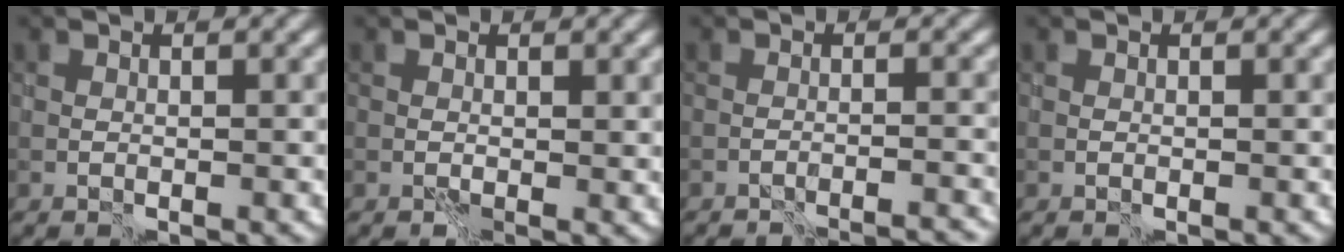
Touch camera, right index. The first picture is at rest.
{"total": 1.1, "force": [0.4, 0.7, 0.8], "torque": [-0.012, -0.003, 0.009]}
{"total": 4.7, "force": [-4.7, -0.3, 0.3], "torque": [0.007, 0.016, -0.057]}
{"total": 0.0}